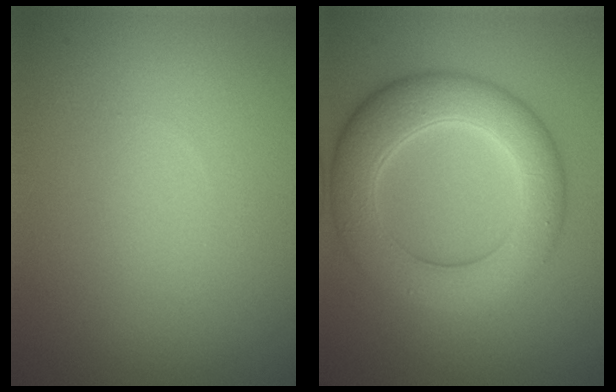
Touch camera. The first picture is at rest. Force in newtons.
{"total": 7.3, "press": 7.3, "slide": 0.3}